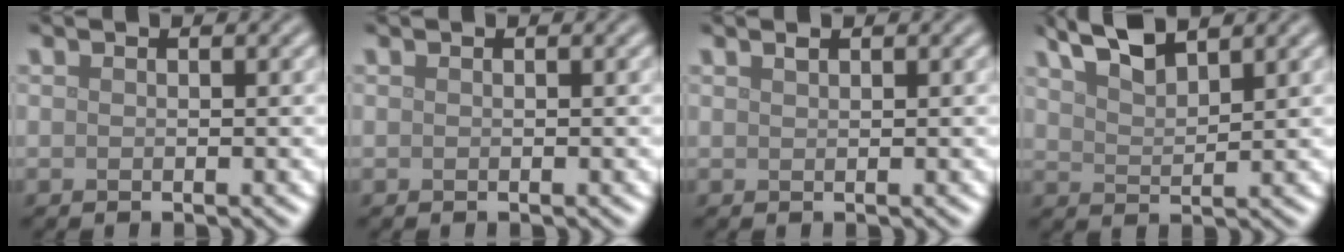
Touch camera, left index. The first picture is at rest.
{"total": 0.0}
{"total": 0.6, "force": [0.5, 0.1, 0.3], "torque": [-0.006, 0.002, 0.010]}
{"total": 4.1, "force": [3.2, 1.0, 2.3], "torque": [-0.050, 0.009, 0.062]}